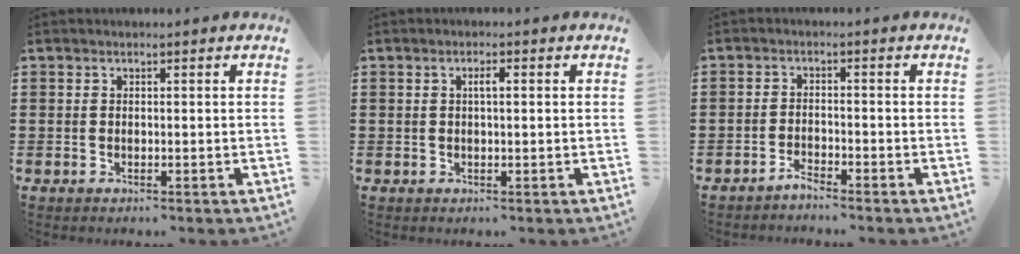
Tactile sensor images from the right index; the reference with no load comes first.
{"total": 1.6, "force": [0.3, 0.3, 1.5], "torque": [-0.029, 0.004, 0.003]}
{"total": 2.0, "force": [-2.0, 0.0, 0.1], "torque": [-0.007, 0.006, -0.041]}